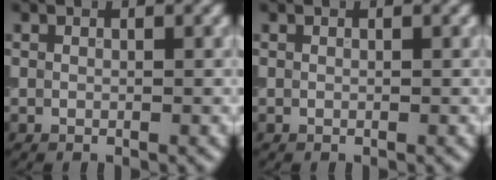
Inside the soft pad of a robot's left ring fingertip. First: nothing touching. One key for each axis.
{"total": 0.0}